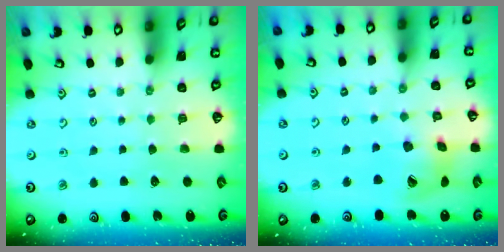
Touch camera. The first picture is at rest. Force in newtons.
{"total": 13.8, "press": 13.6, "slide": 2.2}